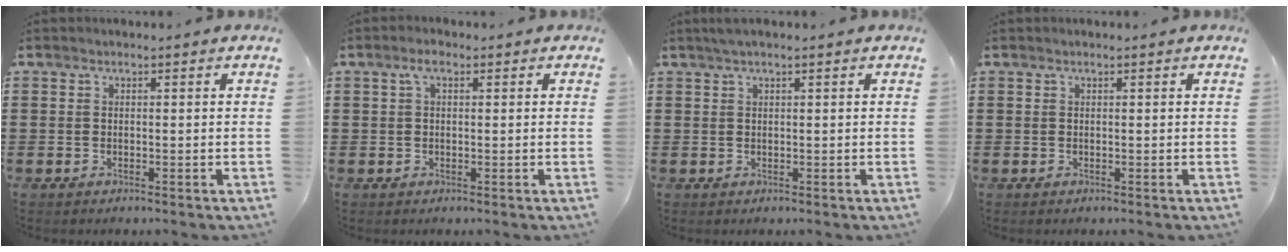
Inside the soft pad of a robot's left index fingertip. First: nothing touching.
{"total": 2.5, "force": [0.8, 1.1, 2.0], "torque": [-0.043, 0.009, 0.014]}
{"total": 1.3, "force": [0.8, 0.0, 1.0], "torque": [-0.020, 0.001, 0.015]}
{"total": 0.0}